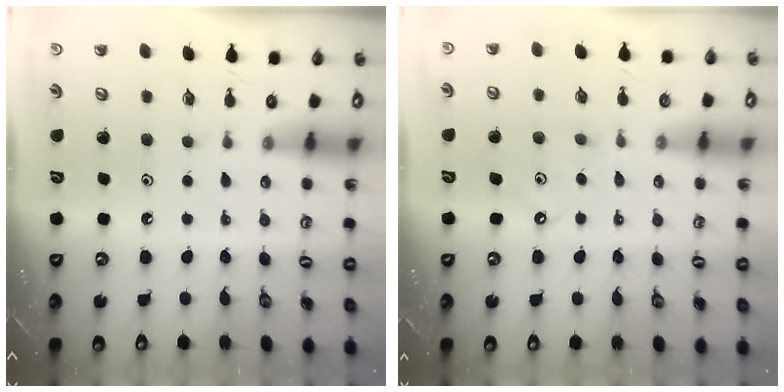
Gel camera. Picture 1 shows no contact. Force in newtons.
{"total": 6.1, "press": 6.1, "slide": 0.6}